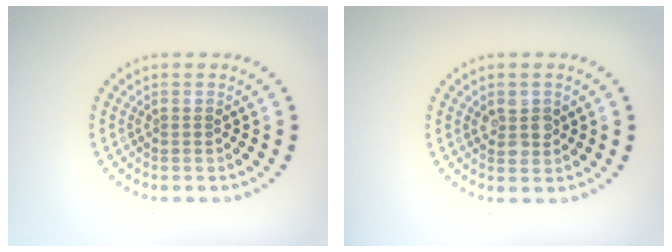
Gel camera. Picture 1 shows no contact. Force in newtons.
{"total": 2.2, "press": 2.1, "slide": 0.6}